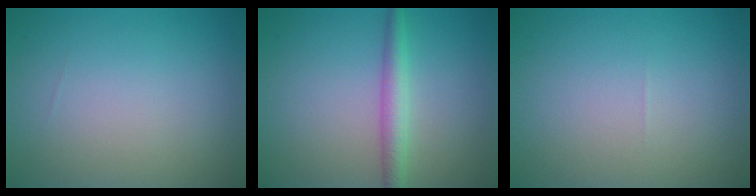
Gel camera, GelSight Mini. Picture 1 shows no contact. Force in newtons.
{"total": 2.6, "press": 2.6, "slide": 0.1}
{"total": 0.0}